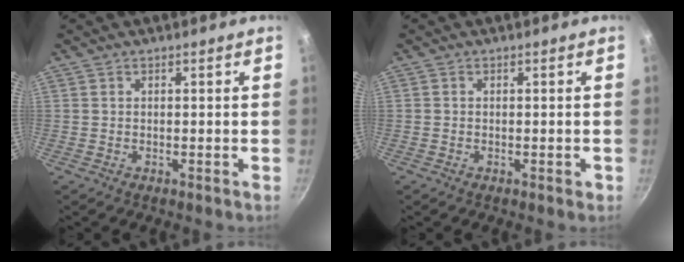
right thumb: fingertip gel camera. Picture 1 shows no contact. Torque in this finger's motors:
{"motor_torque": [-0.13, 0.10, -0.28, 0.11, 0.01]}